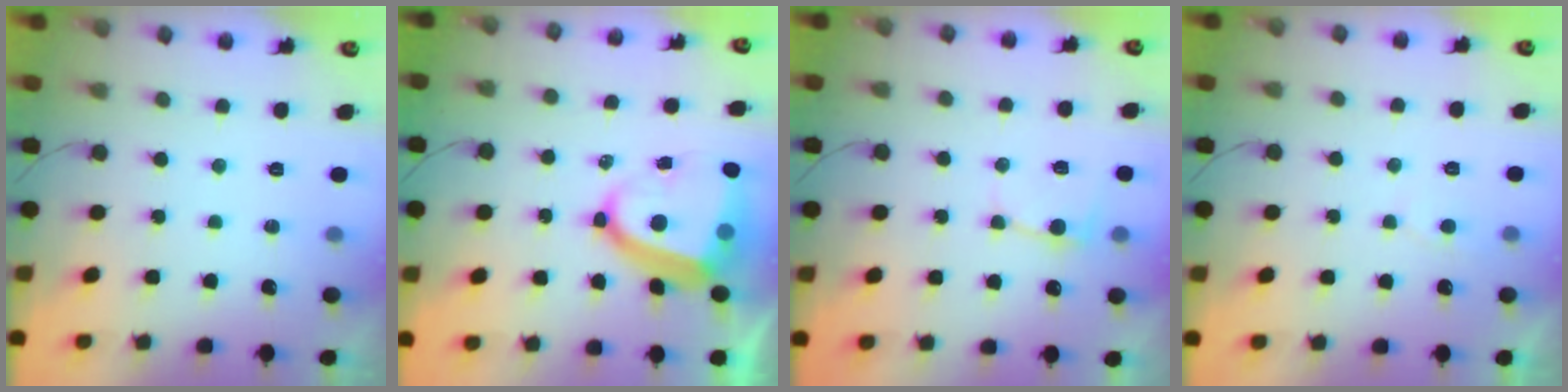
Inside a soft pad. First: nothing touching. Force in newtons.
{"total": 14.8, "press": 14.7, "slide": 1.9}
{"total": 5.7, "press": 5.6, "slide": 0.7}
{"total": 3.0, "press": 3.0, "slide": 0.3}